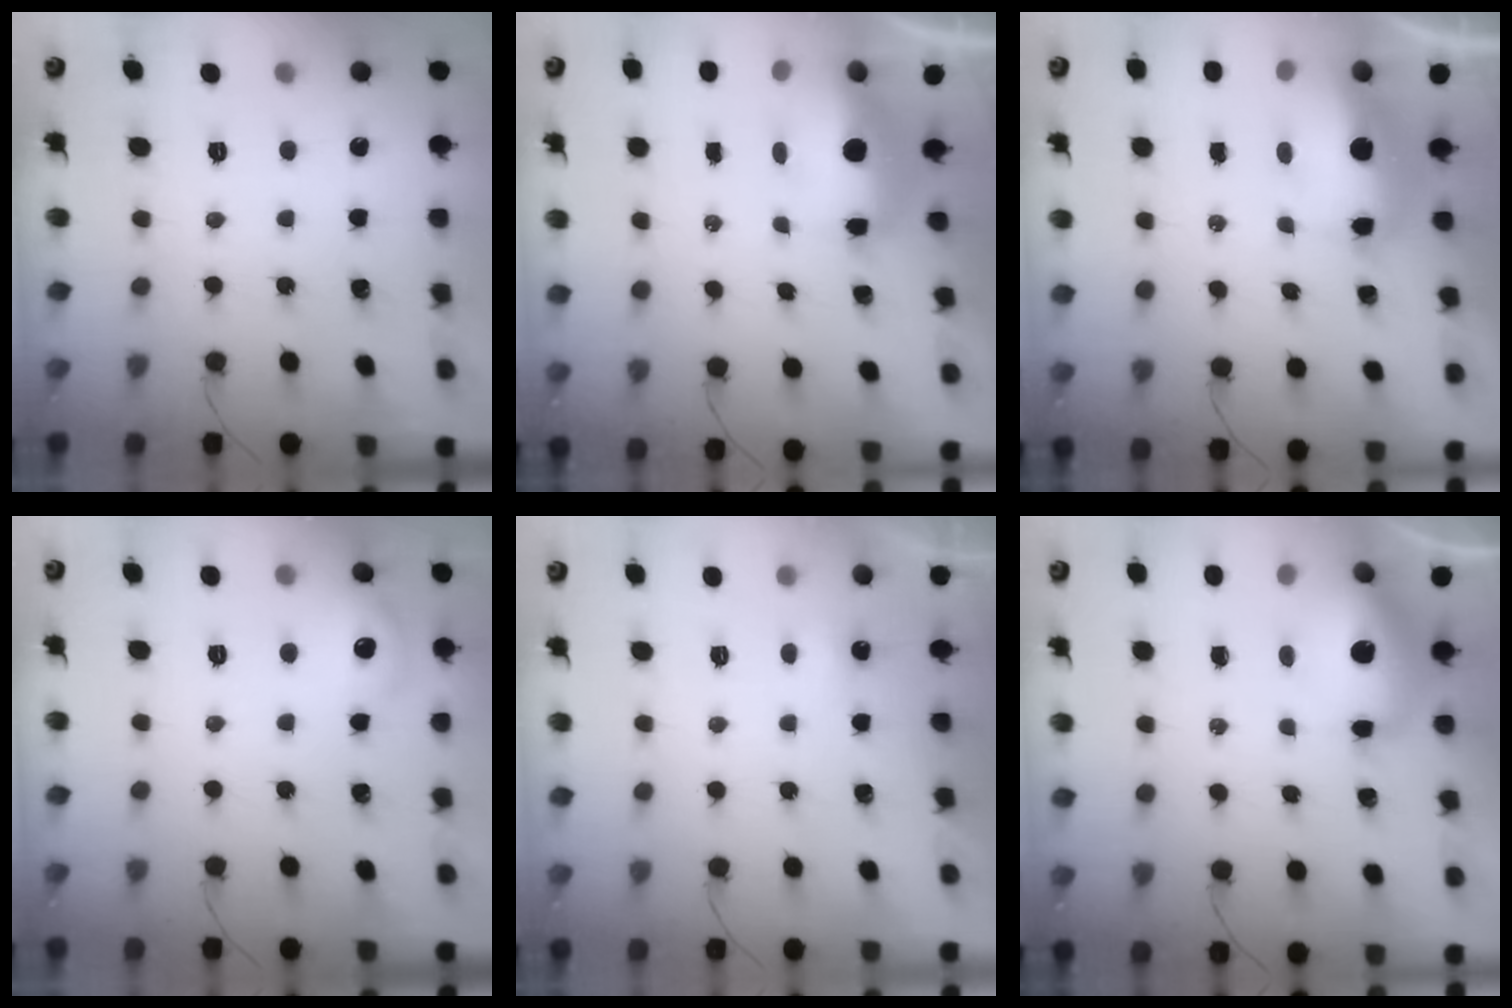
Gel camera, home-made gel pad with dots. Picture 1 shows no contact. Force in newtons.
{"total": 8.1, "press": 8.0, "slide": 1.5}
{"total": 8.7, "press": 8.5, "slide": 1.7}
{"total": 10.9, "press": 8.4, "slide": 7.0}
{"total": 1.6, "press": 1.5, "slide": 0.6}
{"total": 12.4, "press": 11.9, "slide": 3.4}